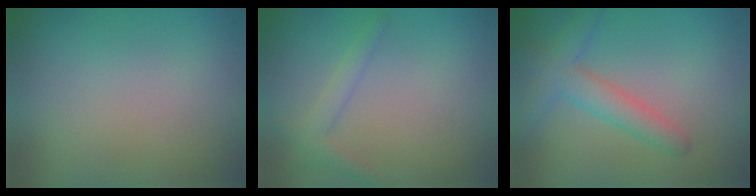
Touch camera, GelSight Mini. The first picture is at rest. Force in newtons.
{"total": 1.8, "press": 1.7, "slide": 0.1}
{"total": 3.7, "press": 3.7, "slide": 0.2}